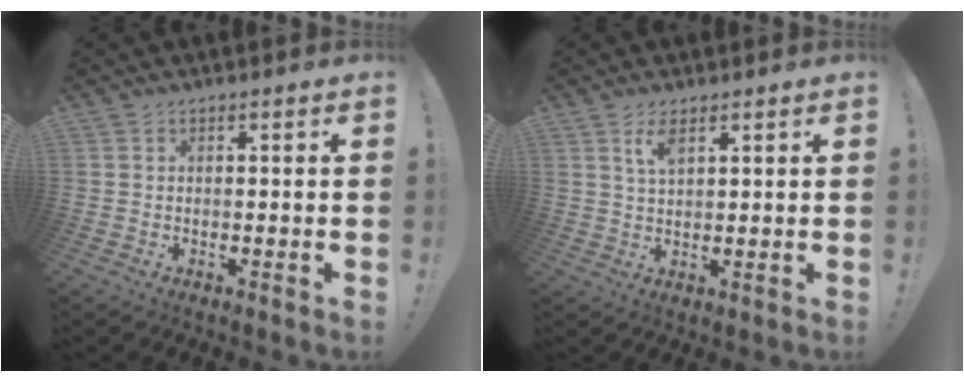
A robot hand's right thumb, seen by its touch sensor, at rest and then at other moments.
{"total": 4.3, "force": [2.3, 1.6, 3.2], "torque": [-0.058, -0.004, 0.040]}